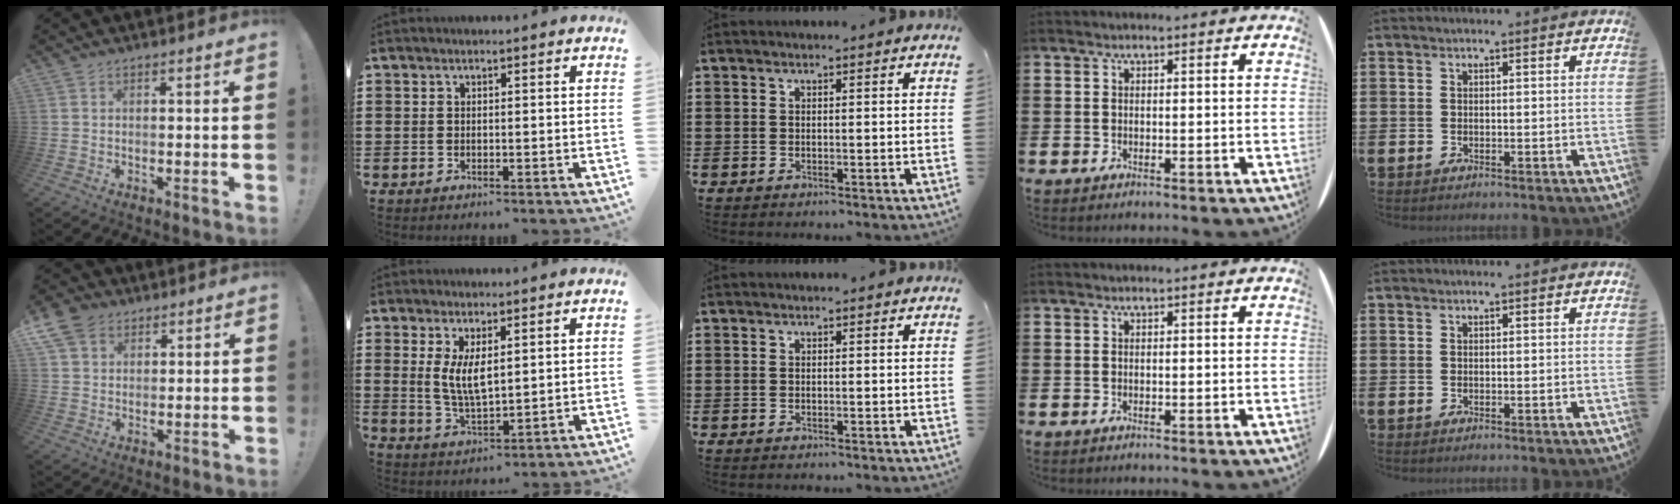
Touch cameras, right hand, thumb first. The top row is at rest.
{"thumb": {"total": 8.2, "force": [4.4, 6.0, 3.4], "torque": [-0.057, -0.014, 0.090]}, "index": {"total": 5.2, "force": [1.3, 2.1, 4.6], "torque": [-0.084, 0.001, 0.022]}}